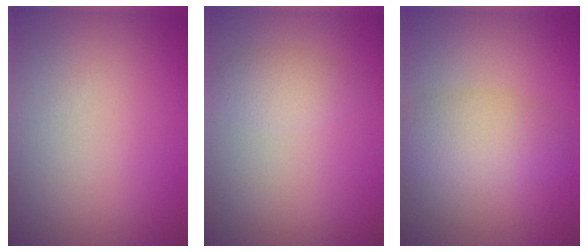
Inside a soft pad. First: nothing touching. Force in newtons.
{"total": 1.6, "press": 1.6, "slide": 0.1}
{"total": 4.2, "press": 4.2, "slide": 0.1}